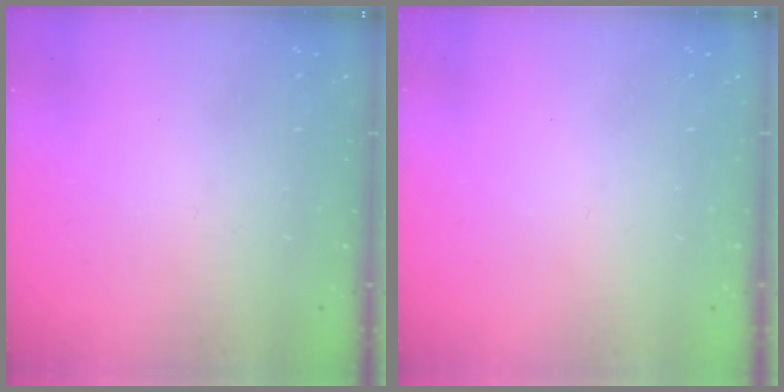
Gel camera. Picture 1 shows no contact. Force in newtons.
{"total": 0.0}